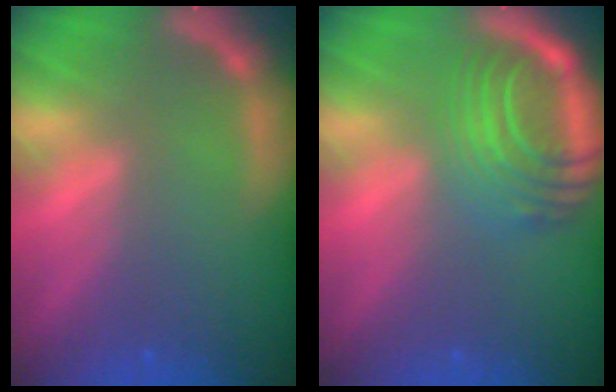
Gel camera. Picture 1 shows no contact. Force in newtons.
{"total": 8.5}